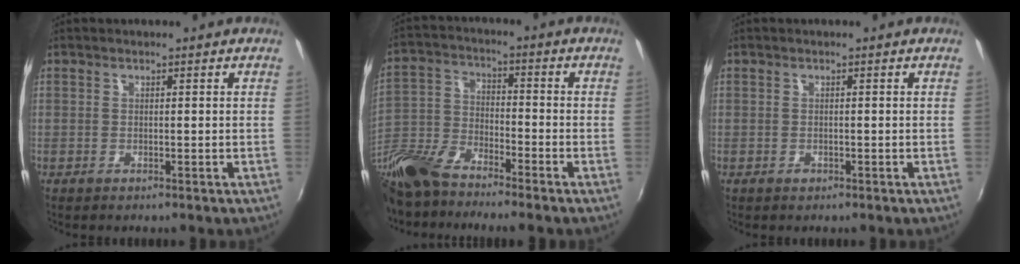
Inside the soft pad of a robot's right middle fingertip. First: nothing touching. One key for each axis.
{"total": 14.5, "fx": -11.5, "fy": 4.4, "fz": 7.7, "tx": -0.182, "ty": -0.016, "tz": -0.232}
{"total": 0.9, "fx": -0.6, "fy": 0.7, "fz": 0.3, "tx": -0.004, "ty": -0.003, "tz": -0.009}